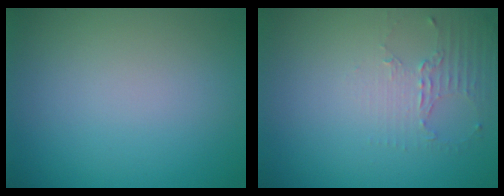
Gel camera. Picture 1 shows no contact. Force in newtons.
{"total": 2.0, "press": 1.5, "slide": 1.4}